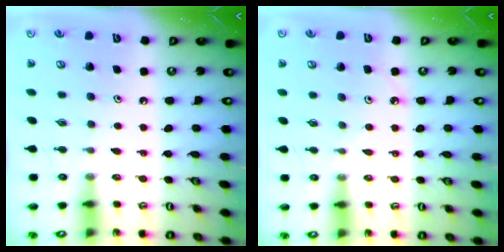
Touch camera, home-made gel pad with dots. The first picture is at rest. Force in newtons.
{"total": 3.0, "press": 3.0, "slide": 0.5}